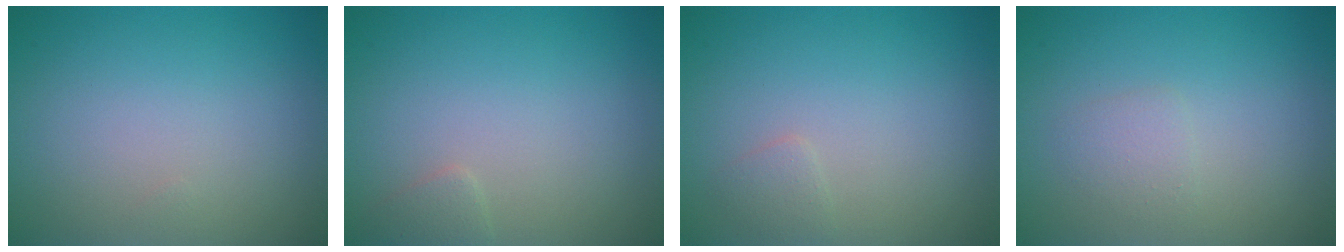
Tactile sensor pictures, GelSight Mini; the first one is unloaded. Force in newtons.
{"total": 0.9, "press": 0.9, "slide": 0.1}
{"total": 0.9, "press": 0.9, "slide": 0.1}
{"total": 1.2, "press": 1.2, "slide": 0.0}